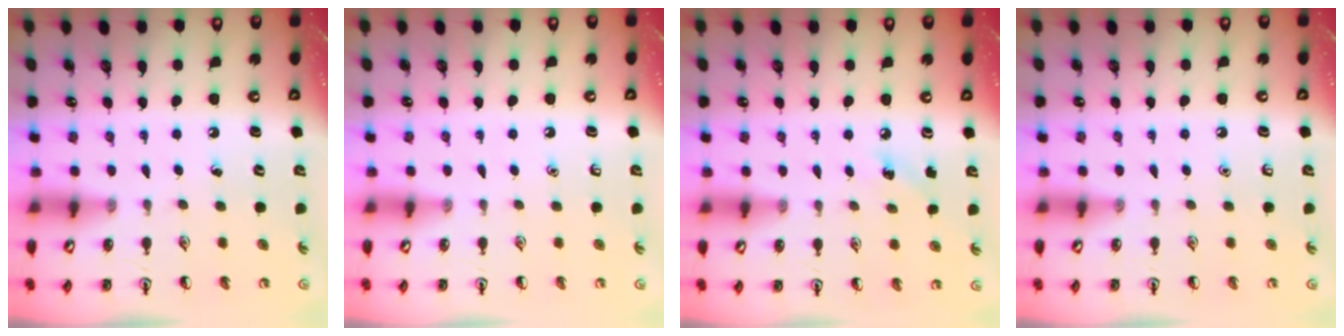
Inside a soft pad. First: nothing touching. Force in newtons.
{"total": 0.0}
{"total": 4.7, "press": 4.4, "slide": 1.6}
{"total": 0.0}